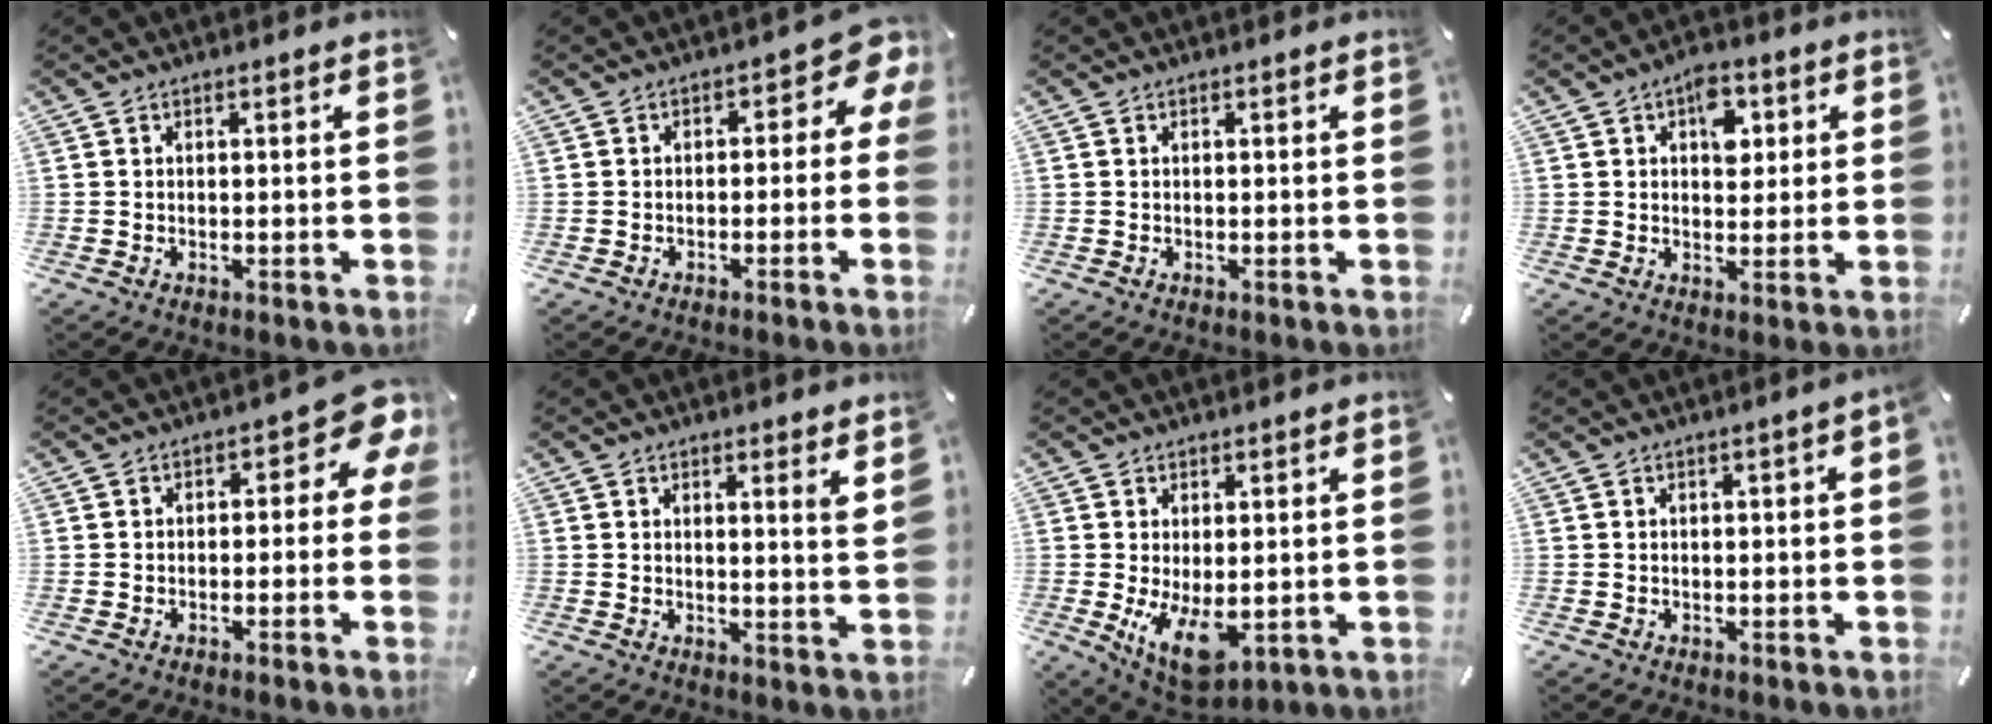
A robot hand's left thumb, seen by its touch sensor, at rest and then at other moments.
{"total": 5.7, "force": [0.3, 3.6, 4.4], "torque": [-0.054, -0.006, -0.002]}
{"total": 0.0}
{"total": 7.4, "force": [2.4, 4.8, 5.1], "torque": [-0.050, -0.008, 0.033]}
{"total": 7.1, "force": [1.6, 3.9, 5.8], "torque": [-0.064, -0.018, 0.021]}
{"total": 3.0, "force": [2.4, -0.1, 1.9], "torque": [-0.027, -0.020, 0.037]}
{"total": 9.8, "force": [-0.8, 5.7, 8.0], "torque": [-0.130, -0.018, -0.006]}
{"total": 1.2, "force": [-0.1, 0.1, 1.2], "torque": [-0.019, -0.002, -0.001]}